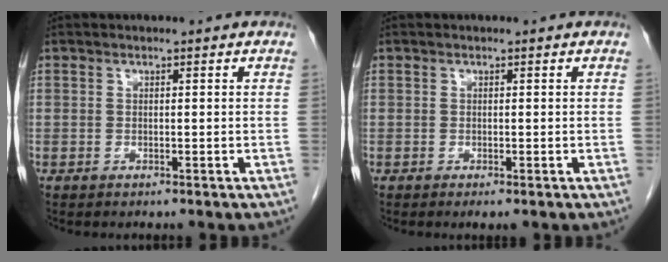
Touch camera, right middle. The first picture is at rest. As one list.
[{"total": 0.9, "force": [-0.5, 0.2, 0.7], "torque": [-0.009, -0.003, -0.006]}]